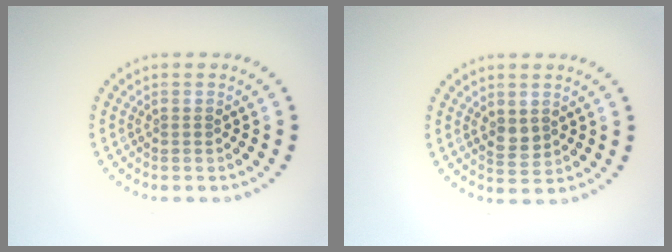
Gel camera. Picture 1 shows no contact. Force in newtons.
{"total": 1.8, "press": 1.7, "slide": 0.4}